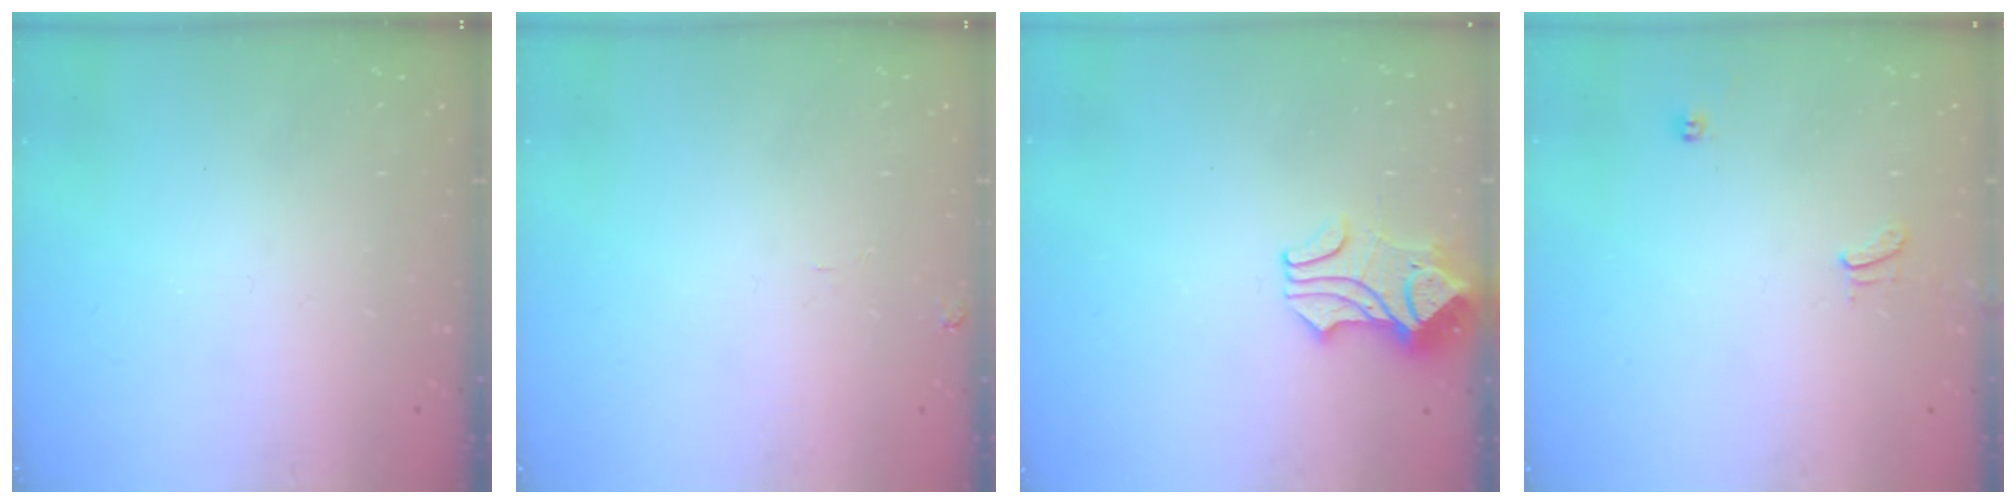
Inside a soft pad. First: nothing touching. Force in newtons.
{"total": 1.3, "press": 1.3, "slide": 0.3}
{"total": 1.6, "press": 1.2, "slide": 1.0}
{"total": 1.5, "press": 1.2, "slide": 1.0}